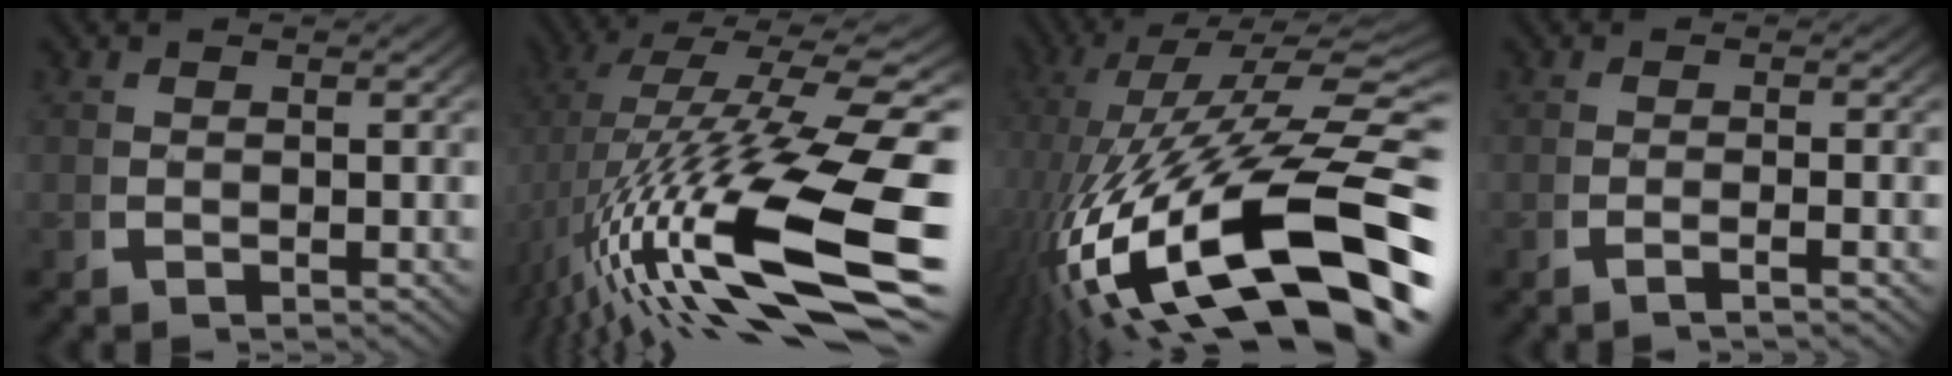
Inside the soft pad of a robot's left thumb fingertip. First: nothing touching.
{"total": 15.3, "force": [-1.6, 6.8, 13.6], "torque": [-0.246, -0.039, 0.005]}
{"total": 17.5, "force": [-2.3, 8.9, 14.9], "torque": [-0.315, -0.051, 0.005]}
{"total": 1.8, "force": [-0.8, -0.3, 1.6], "torque": [-0.032, 0.002, -0.016]}